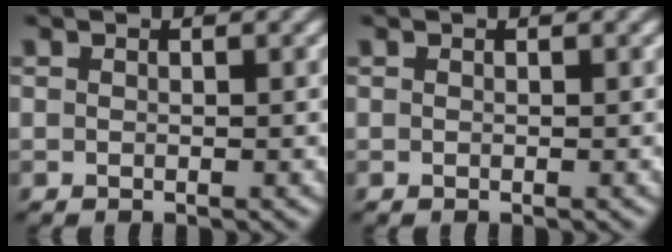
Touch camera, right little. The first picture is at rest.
{"total": 0.0}